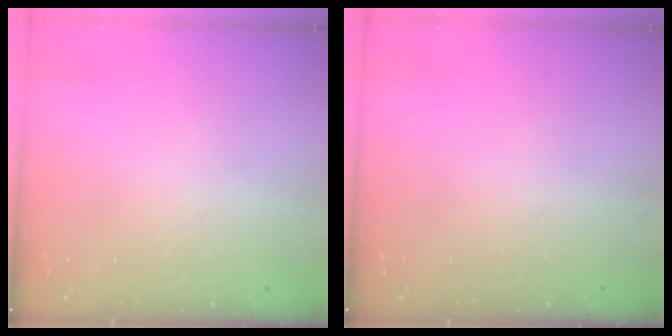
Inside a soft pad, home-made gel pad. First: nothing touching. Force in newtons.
{"total": 0.0}